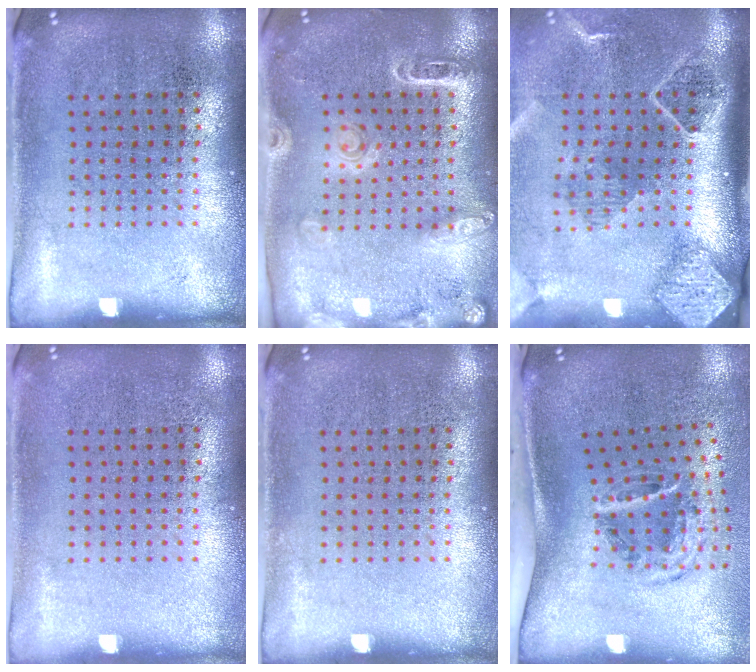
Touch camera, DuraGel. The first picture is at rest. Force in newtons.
{"total": 1.8, "press": 1.7, "slide": 0.4}
{"total": 2.7, "press": 2.0, "slide": 1.8}
{"total": 0.0}
{"total": 0.0}
{"total": 2.1, "press": 1.2, "slide": 1.7}